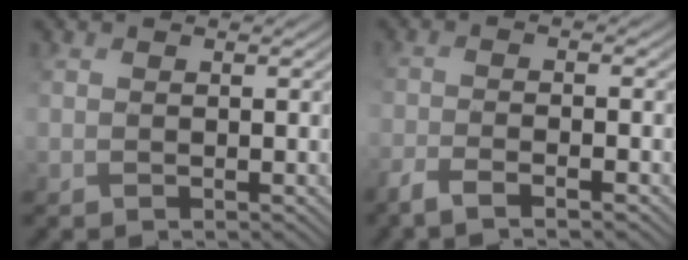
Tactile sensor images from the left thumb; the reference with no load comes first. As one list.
[{"total": 4.1, "force": [-2.9, 0.6, 2.8], "torque": [-0.049, -0.003, -0.069]}]